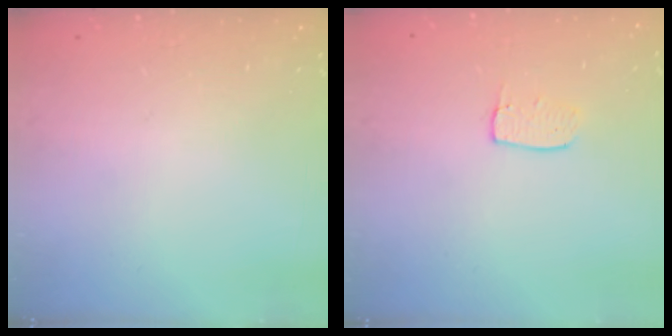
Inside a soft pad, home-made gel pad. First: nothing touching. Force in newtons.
{"total": 6.0, "press": 6.0, "slide": 0.3}